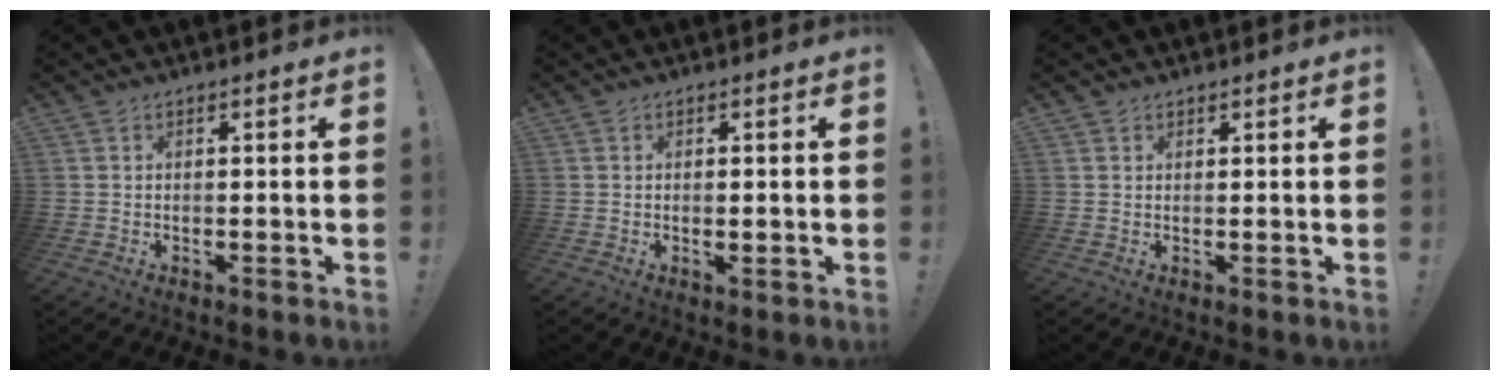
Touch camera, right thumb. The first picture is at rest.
{"total": 0.9, "force": [0.2, 0.4, 0.8], "torque": [-0.007, -0.002, 0.002]}
{"total": 1.0, "force": [0.8, 0.5, 0.1], "torque": [0.003, -0.004, 0.016]}